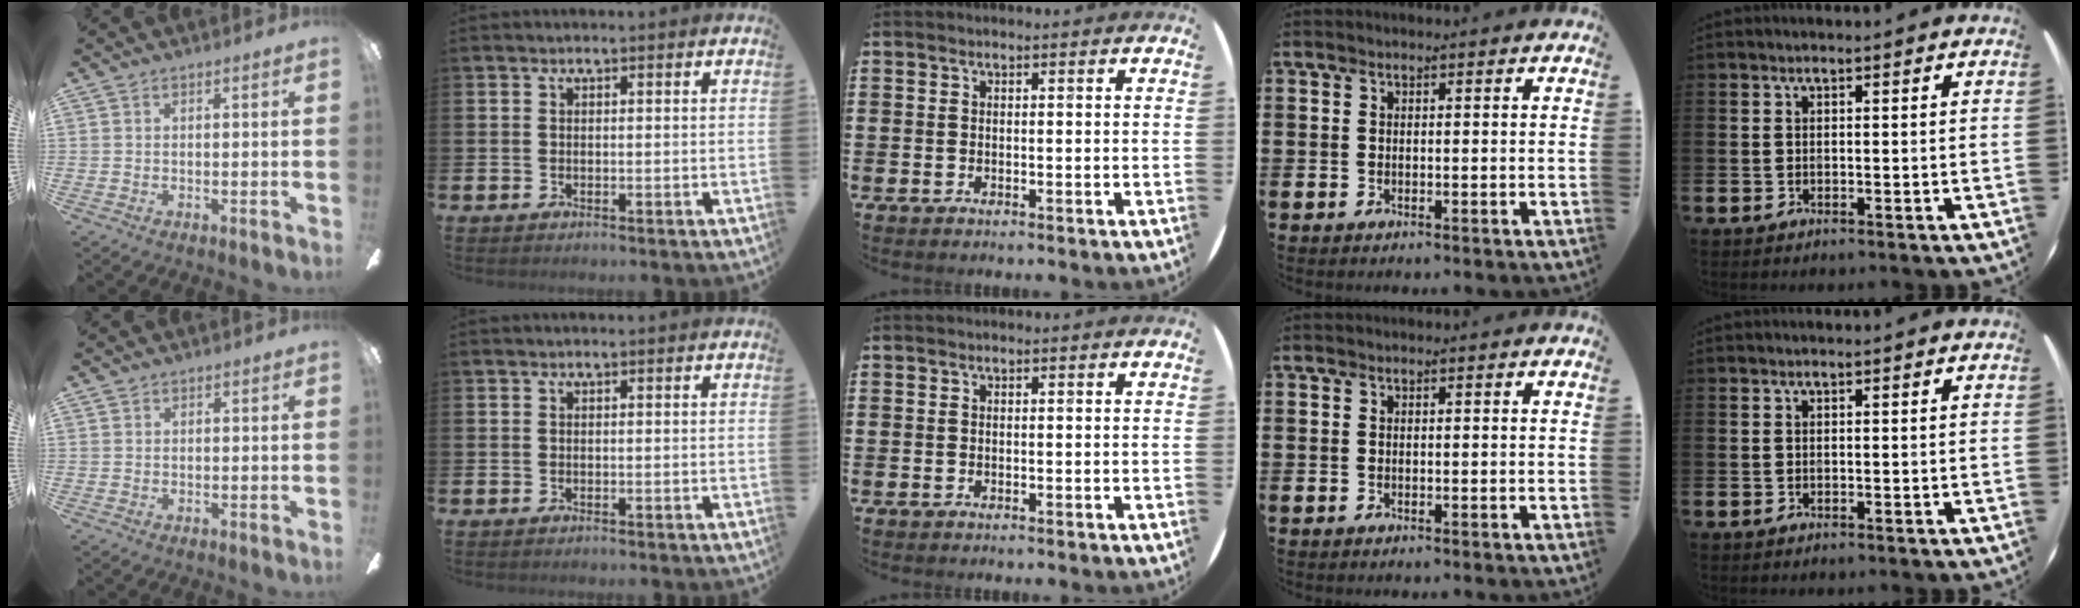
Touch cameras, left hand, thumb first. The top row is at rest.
{"thumb": {"total": 0.5, "force": [0.4, 0.3, -0.1], "torque": [0.002, 0.002, 0.007]}}